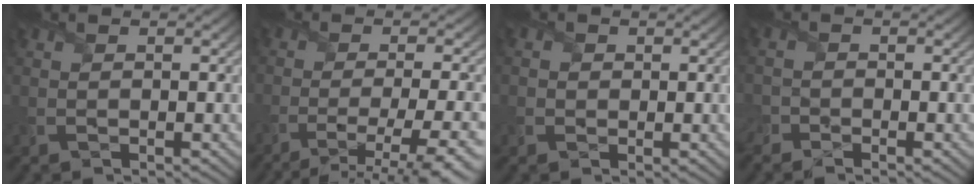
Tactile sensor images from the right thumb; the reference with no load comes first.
{"total": 8.8, "force": [-5.7, 1.4, 6.5], "torque": [-0.102, -0.008, -0.082]}
{"total": 1.2, "force": [0.0, 1.2, 0.1], "torque": [-0.010, 0.000, 0.001]}
{"total": 2.2, "force": [-2.0, 0.9, 0.4], "torque": [-0.011, -0.004, -0.042]}